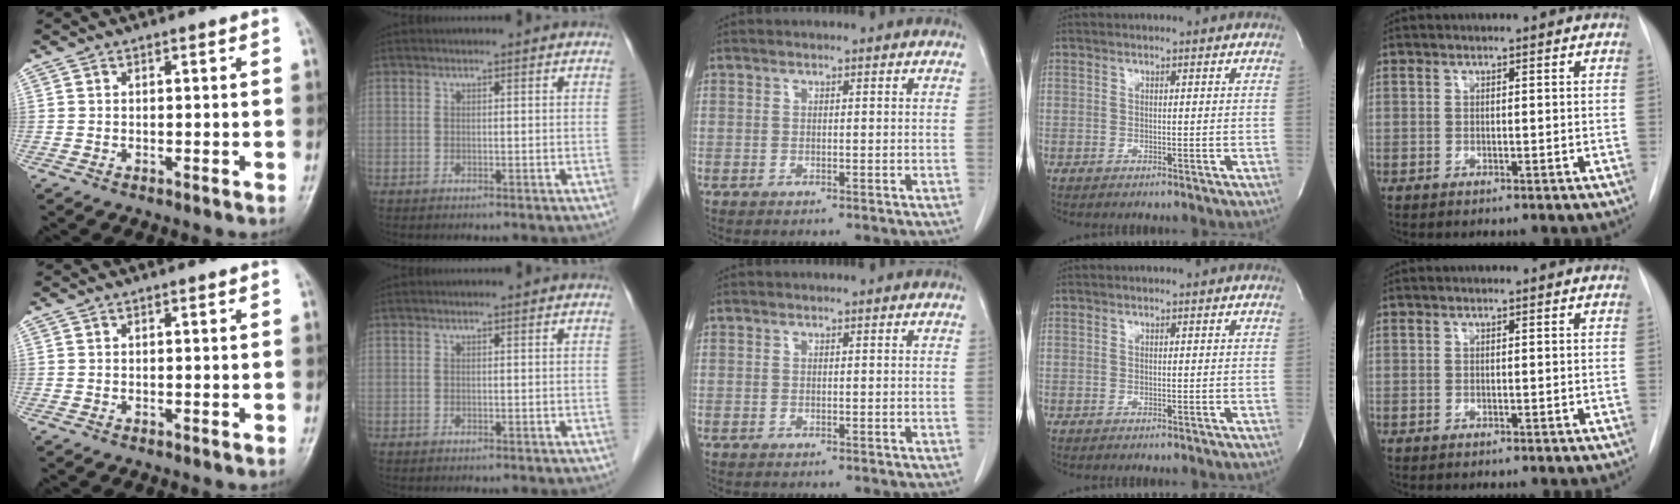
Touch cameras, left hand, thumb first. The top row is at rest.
{}